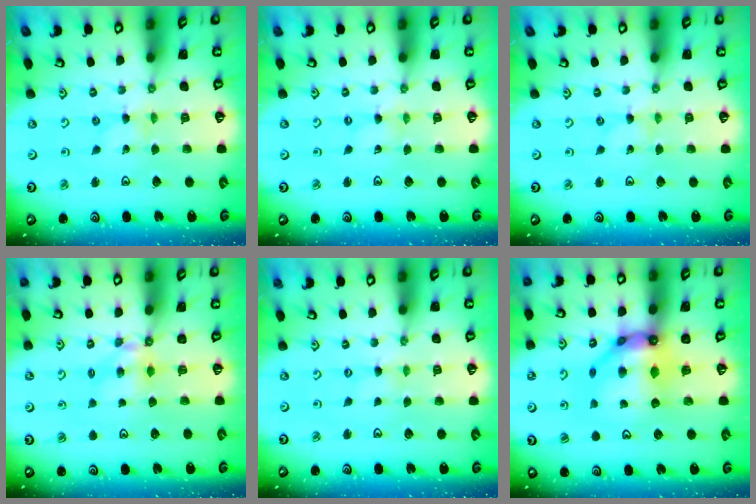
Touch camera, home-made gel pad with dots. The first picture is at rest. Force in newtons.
{"total": 0.0}
{"total": 0.0}
{"total": 5.4, "press": 5.4, "slide": 0.4}
{"total": 0.0}
{"total": 12.2, "press": 12.2, "slide": 0.9}